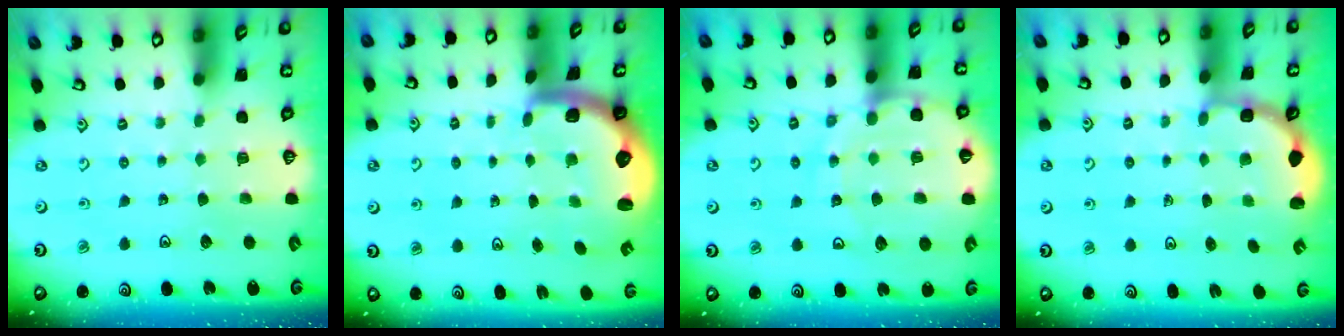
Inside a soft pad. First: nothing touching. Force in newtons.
{"total": 2.8, "press": 2.4, "slide": 1.4}
{"total": 13.1, "press": 13.0, "slide": 1.5}
{"total": 3.0, "press": 2.3, "slide": 1.8}